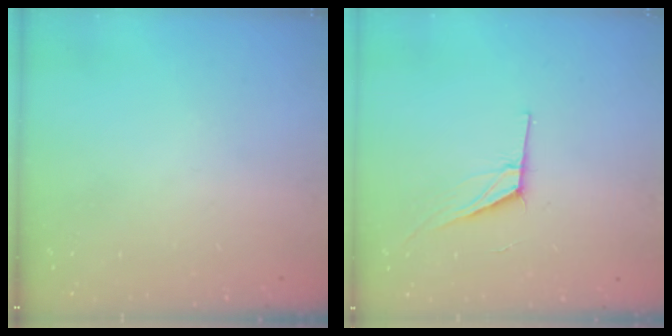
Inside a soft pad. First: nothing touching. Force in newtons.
{"total": 7.8, "press": 7.2, "slide": 3.2}